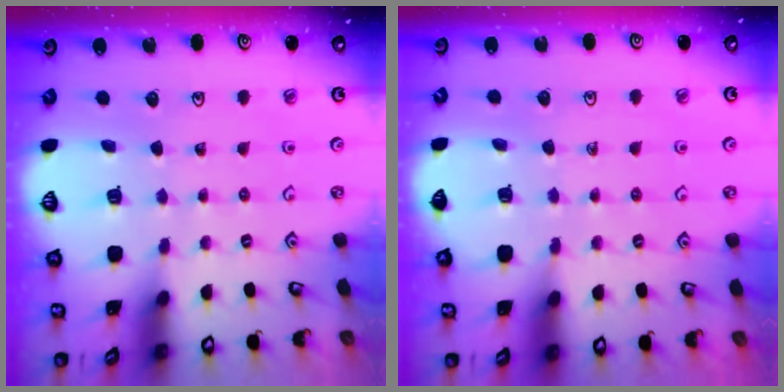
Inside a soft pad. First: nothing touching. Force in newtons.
{"total": 3.1, "press": 3.0, "slide": 0.5}